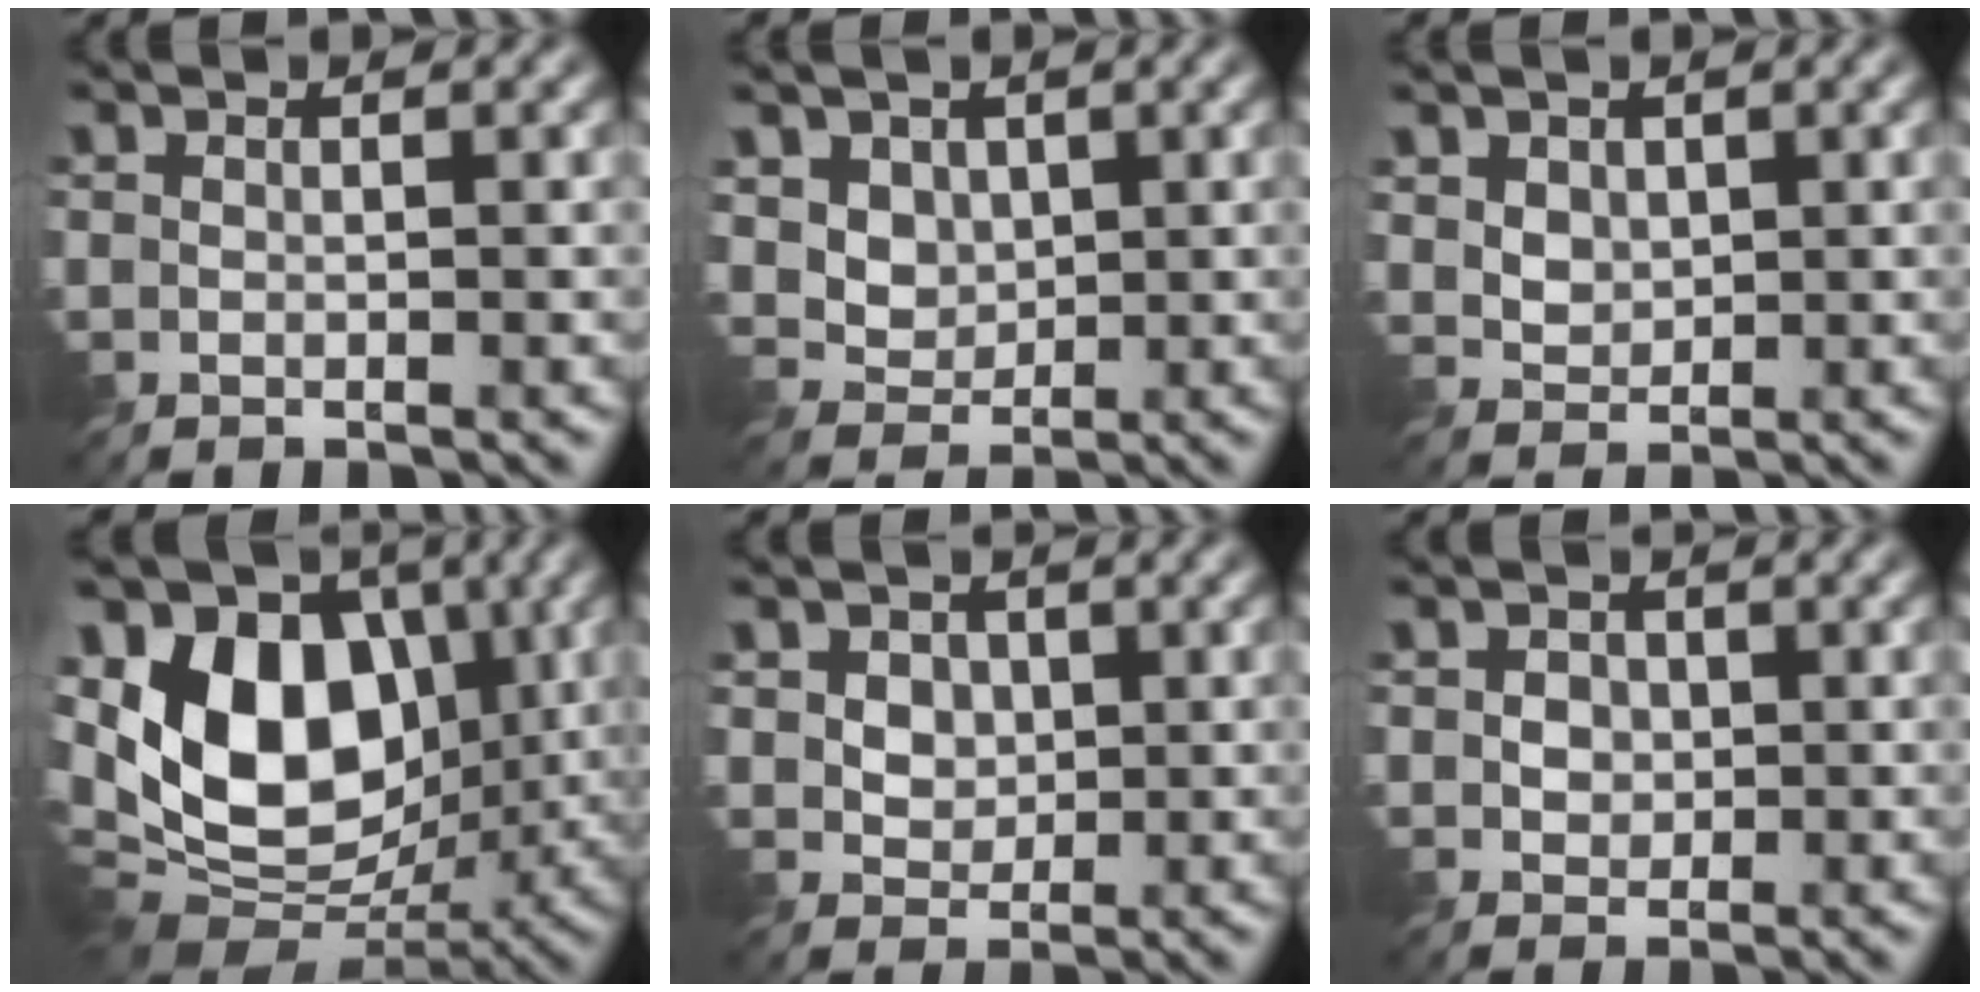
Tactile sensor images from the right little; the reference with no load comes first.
{"total": 3.9, "force": [1.6, 3.1, 1.8], "torque": [-0.060, -0.009, 0.046]}
{"total": 2.4, "force": [1.1, 1.8, 1.2], "torque": [-0.045, -0.003, 0.034]}
{"total": 12.5, "force": [1.7, 8.4, 9.2], "torque": [-0.159, 0.005, 0.015]}
{"total": 3.0, "force": [0.8, 2.5, 1.6], "torque": [-0.039, 0.001, 0.017]}
{"total": 2.1, "force": [0.2, 1.8, 1.0], "torque": [-0.024, 0.003, 0.001]}